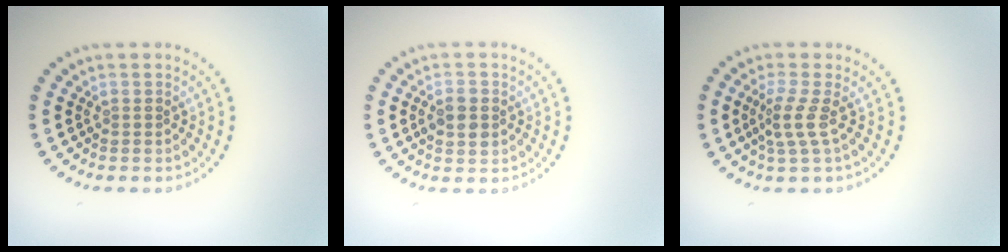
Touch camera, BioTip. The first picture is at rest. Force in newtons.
{"total": 2.3, "press": 2.3, "slide": 0.1}
{"total": 2.3, "press": 1.6, "slide": 1.7}